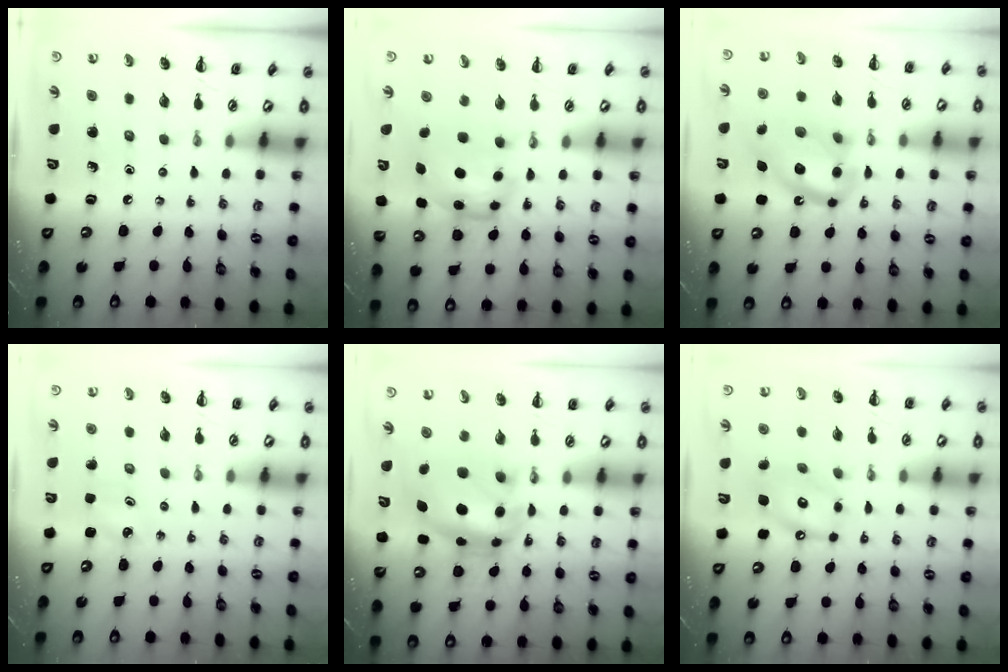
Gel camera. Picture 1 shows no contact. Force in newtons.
{"total": 6.1, "press": 6.0, "slide": 0.8}
{"total": 15.8, "press": 15.6, "slide": 3.0}
{"total": 2.5, "press": 2.4, "slide": 0.8}
{"total": 11.7, "press": 11.4, "slide": 2.7}
{"total": 11.8, "press": 11.7, "slide": 2.0}